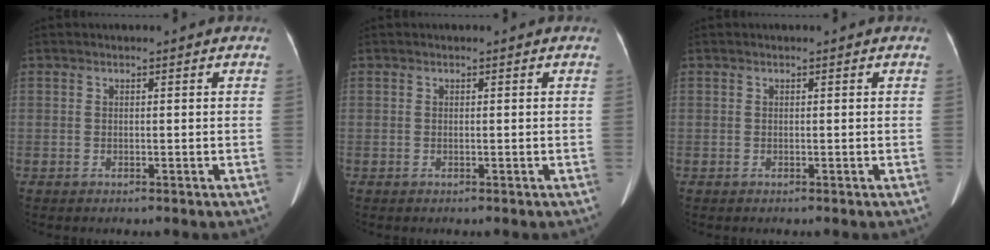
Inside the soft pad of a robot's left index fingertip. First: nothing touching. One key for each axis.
{"total": 0.0}
{"total": 0.0}